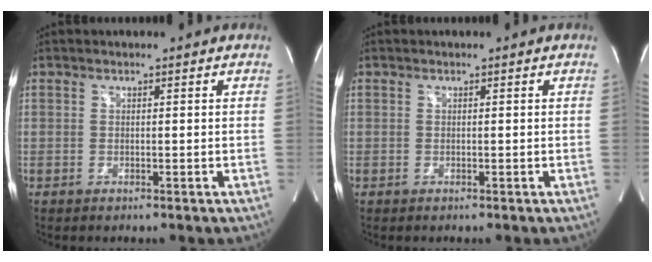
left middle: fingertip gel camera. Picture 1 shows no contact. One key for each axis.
{"total": 0.0}